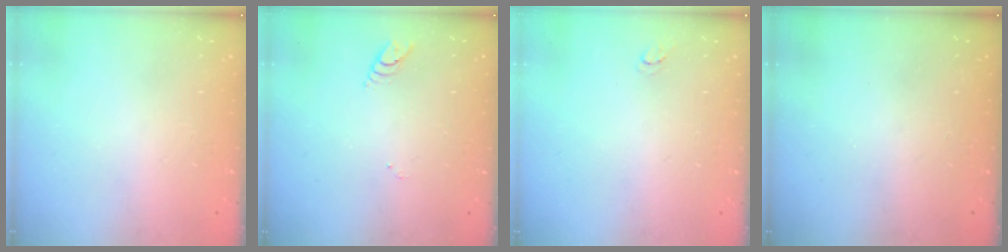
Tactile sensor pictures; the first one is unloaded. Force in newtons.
{"total": 2.9, "press": 2.8, "slide": 0.3}
{"total": 3.1, "press": 3.1, "slide": 0.2}
{"total": 0.0}